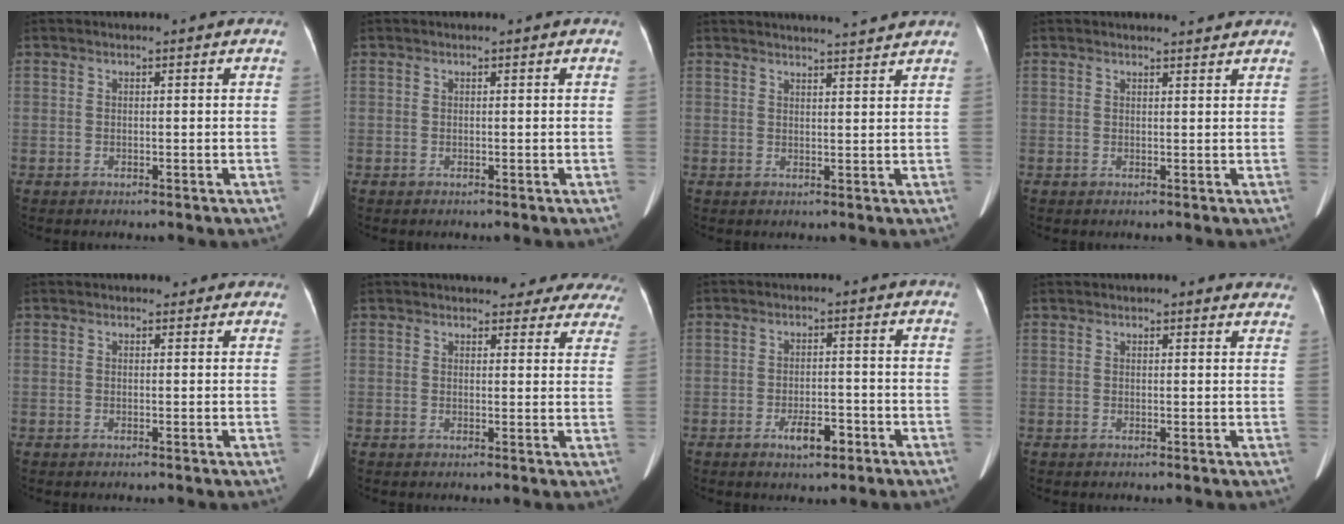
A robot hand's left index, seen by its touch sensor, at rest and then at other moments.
{"total": 0.0}
{"total": 7.3, "force": [7.1, -0.3, 2.0], "torque": [-0.029, 0.010, 0.081]}
{"total": 2.6, "force": [2.6, 0.2, 0.3], "torque": [-0.010, 0.003, 0.028]}
{"total": 2.1, "force": [1.7, 1.3, 0.3], "torque": [0.008, 0.004, 0.010]}
{"total": 15.5, "force": [14.3, 4.9, 3.4], "torque": [-0.007, -0.018, 0.139]}
{"total": 4.2, "force": [-2.3, 1.5, 3.1], "torque": [-0.058, -0.001, -0.033]}
{"total": 5.3, "force": [4.9, 1.6, 1.5], "torque": [0.007, 0.006, 0.039]}